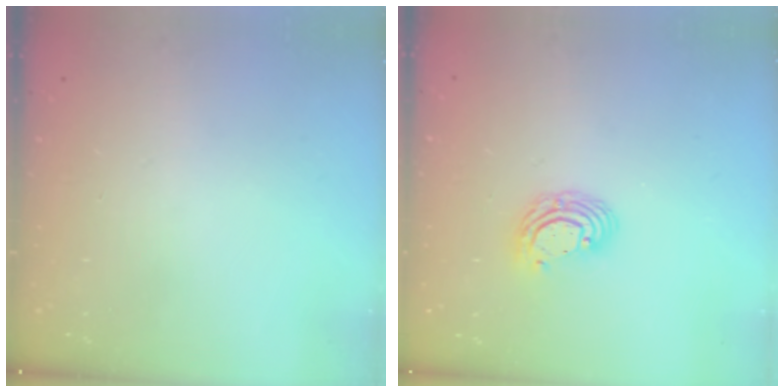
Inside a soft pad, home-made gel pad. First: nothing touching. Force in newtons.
{"total": 7.3, "press": 7.1, "slide": 1.3}